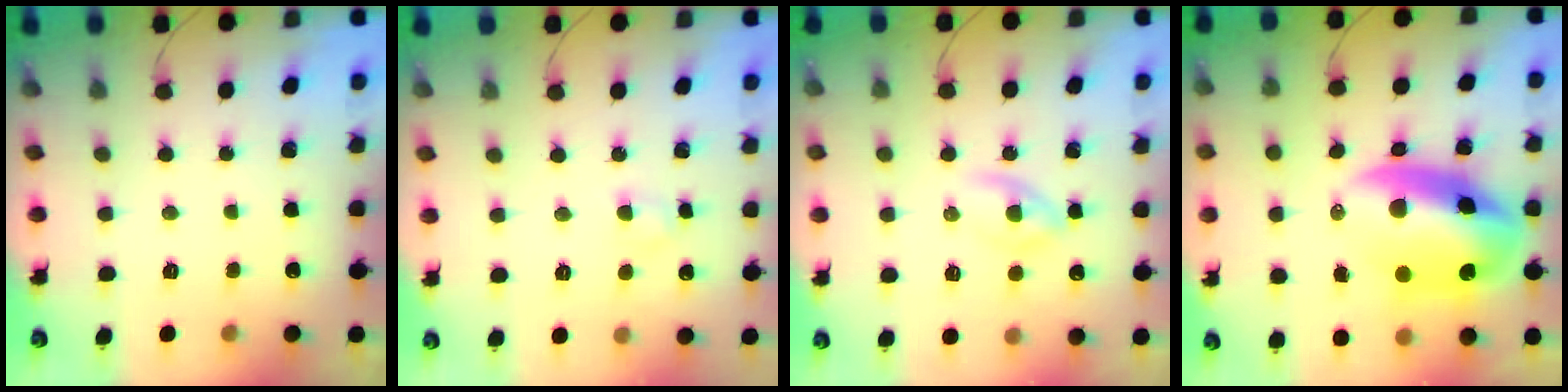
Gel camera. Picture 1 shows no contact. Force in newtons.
{"total": 2.6, "press": 2.3, "slide": 1.1}
{"total": 2.5, "press": 2.2, "slide": 1.2}
{"total": 14.9, "press": 14.4, "slide": 3.6}